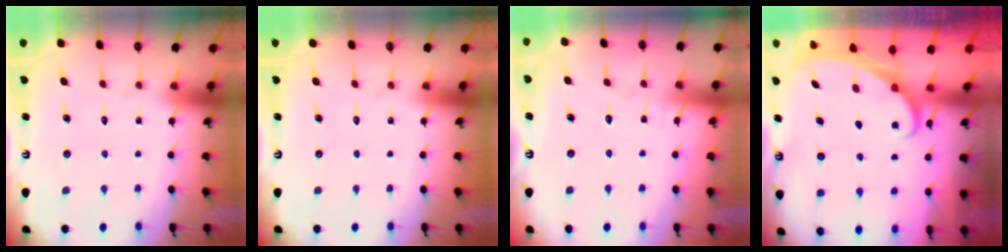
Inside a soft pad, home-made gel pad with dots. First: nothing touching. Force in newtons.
{"total": 0.0}
{"total": 2.9, "press": 2.9, "slide": 0.4}
{"total": 1.8, "press": 1.7, "slide": 0.1}